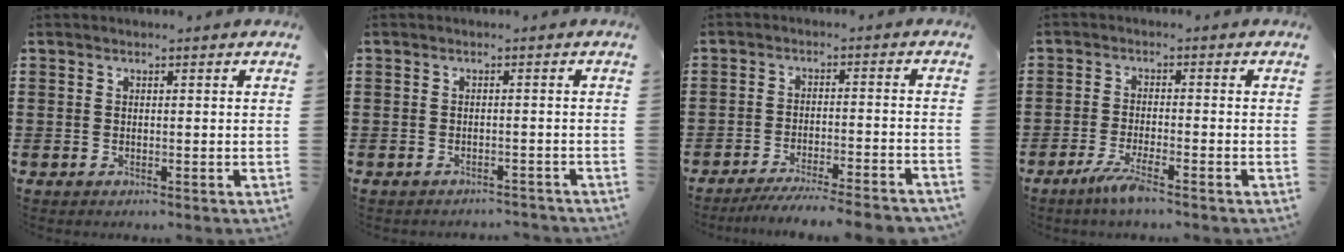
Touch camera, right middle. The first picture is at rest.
{"total": 1.3, "force": [-1.3, 0.1, 0.1], "torque": [-0.005, 0.002, -0.027]}
{"total": 5.0, "force": [-4.6, -0.3, 1.9], "torque": [-0.035, -0.011, -0.091]}
{"total": 3.9, "force": [-2.7, 0.1, 2.9], "torque": [-0.067, -0.010, -0.051]}